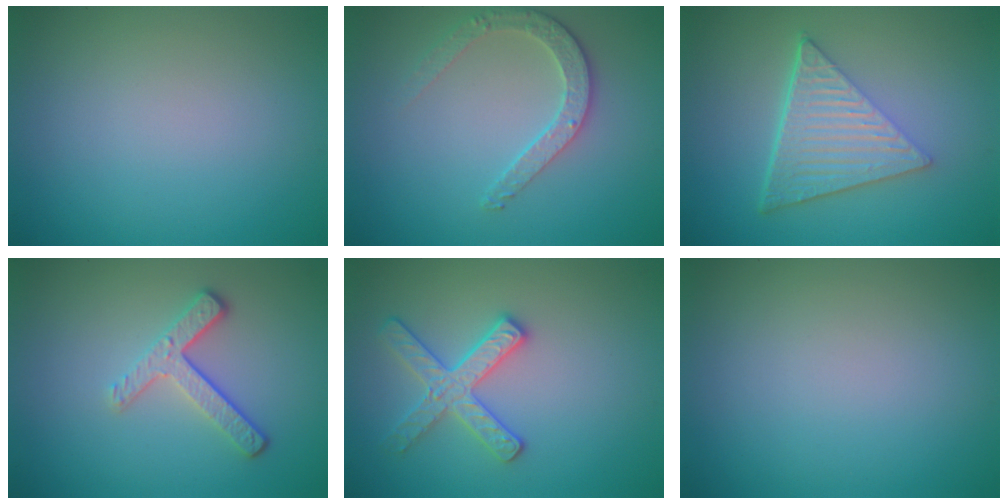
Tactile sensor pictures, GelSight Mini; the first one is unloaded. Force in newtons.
{"total": 2.8, "press": 2.5, "slide": 1.2}
{"total": 6.8, "press": 4.5, "slide": 5.0}
{"total": 3.4, "press": 2.5, "slide": 2.3}
{"total": 2.9, "press": 2.9, "slide": 0.4}
{"total": 0.0}